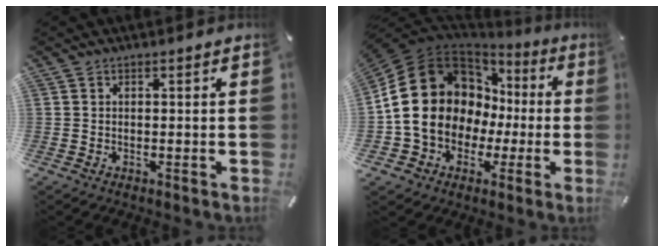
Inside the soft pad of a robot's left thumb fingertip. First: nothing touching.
{"total": 18.8, "force": [-0.3, 16.2, 9.6], "torque": [-0.179, -0.008, 0.006]}